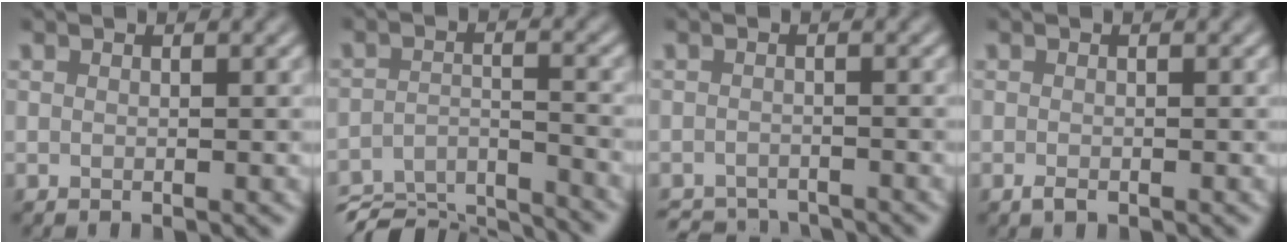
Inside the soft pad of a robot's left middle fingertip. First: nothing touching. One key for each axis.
{"total": 9.1, "fx": -8.6, "fy": 2.0, "fz": 2.3, "tx": -0.039, "ty": -0.011, "tz": -0.140}
{"total": 3.5, "fx": -3.4, "fy": 0.7, "fz": 0.4, "tx": -0.005, "ty": -0.006, "tz": -0.056}
{"total": 0.8, "fx": -0.4, "fy": 0.3, "fz": 0.5, "tx": -0.010, "ty": -0.001, "tz": -0.007}